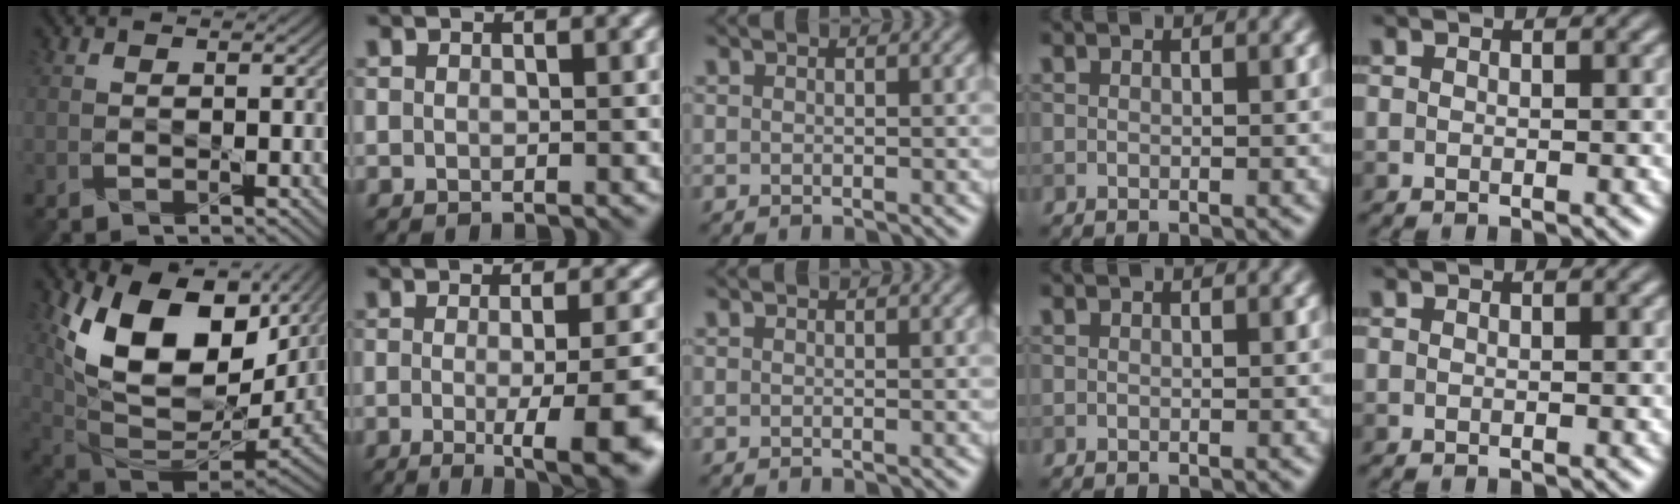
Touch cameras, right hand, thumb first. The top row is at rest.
{"thumb": {"total": 18.0, "force": [6.3, 10.7, 13.0], "torque": [-0.239, -0.003, 0.124]}, "index": {"total": 9.6, "force": [-2.3, 2.7, 8.9], "torque": [-0.086, -0.017, -0.024]}}